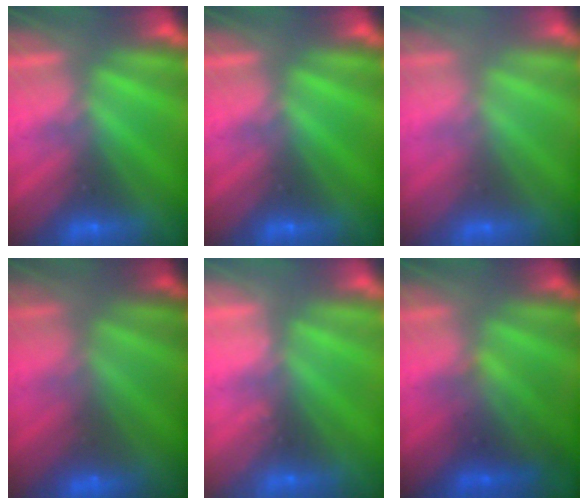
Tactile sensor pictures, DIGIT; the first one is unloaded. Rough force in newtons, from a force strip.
{"total": 0.0}
{"total": 2.8}
{"total": 2.3}
{"total": 2.4}
{"total": 2.5}